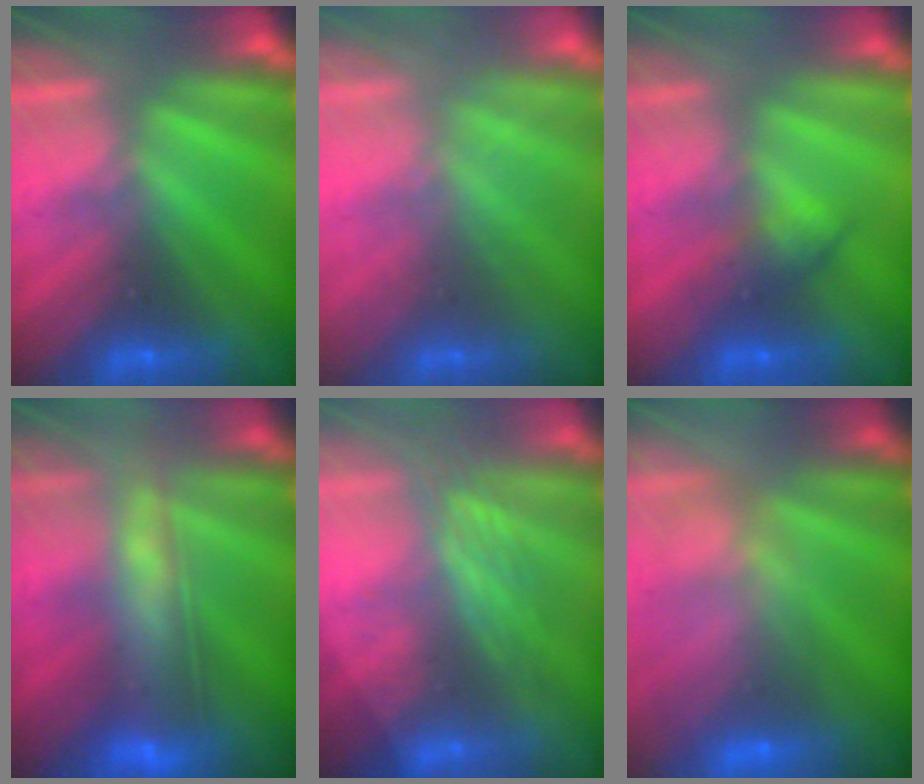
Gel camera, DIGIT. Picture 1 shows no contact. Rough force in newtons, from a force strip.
{"total": 1.8}
{"total": 2.9}
{"total": 7.2}
{"total": 3.0}
{"total": 9.6}